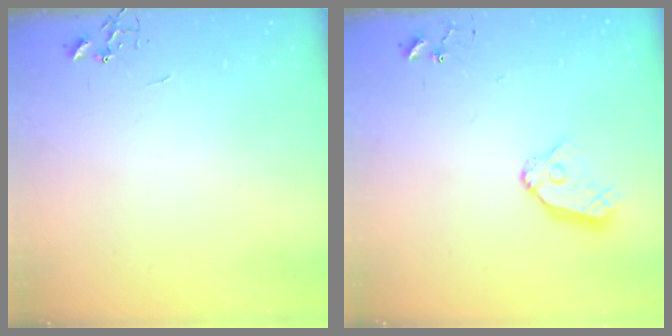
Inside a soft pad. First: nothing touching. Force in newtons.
{"total": 11.0, "press": 10.9, "slide": 1.1}